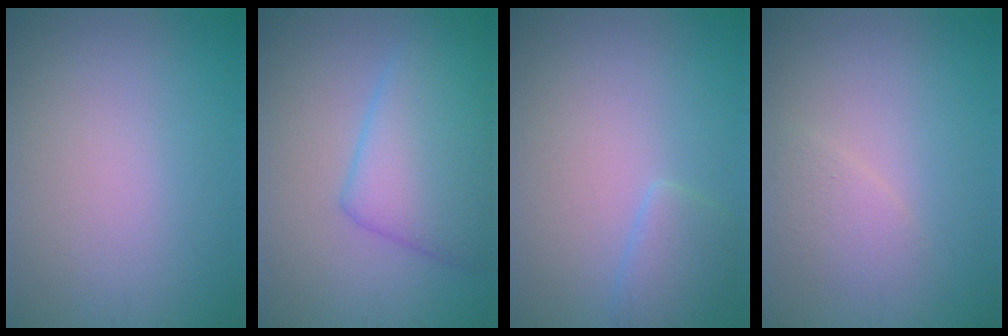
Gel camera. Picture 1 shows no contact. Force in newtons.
{"total": 7.4, "press": 7.4, "slide": 0.1}
{"total": 2.1, "press": 2.1, "slide": 0.2}
{"total": 1.5, "press": 1.5, "slide": 0.1}